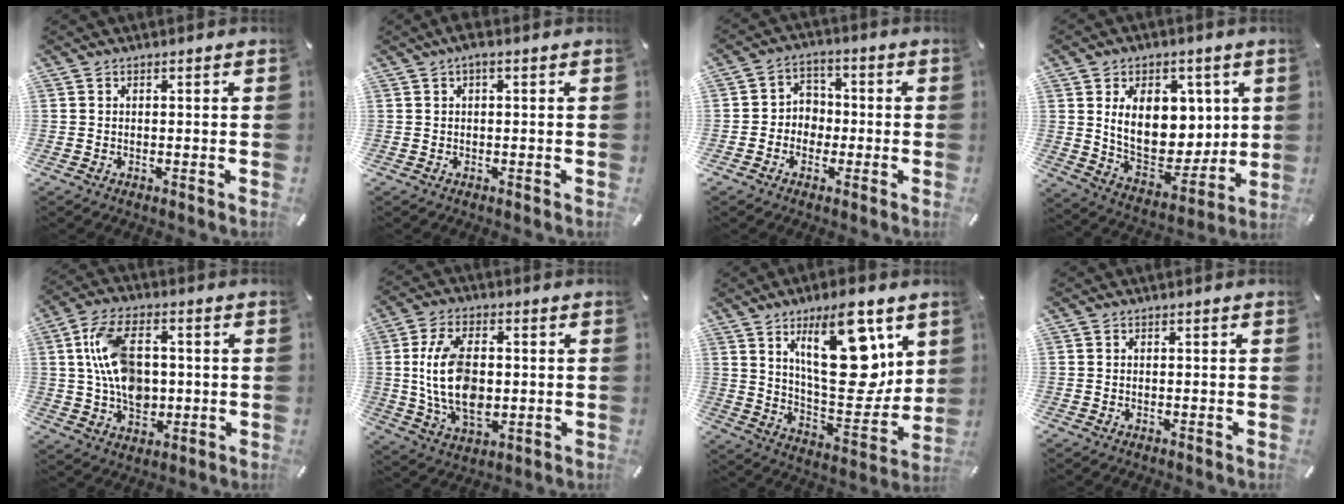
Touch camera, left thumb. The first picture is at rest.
{"total": 2.0, "force": [0.2, 0.4, 2.0], "torque": [-0.036, 0.001, 0.004]}
{"total": 5.3, "force": [-1.9, 4.9, 1.0], "torque": [-0.026, 0.019, -0.035]}
{"total": 15.5, "force": [4.4, 11.0, 9.9], "torque": [-0.151, -0.028, 0.087]}
{"total": 13.3, "force": [1.0, 9.3, 9.4], "torque": [-0.186, 0.014, 0.022]}
{"total": 14.0, "force": [0.5, 8.7, 11.0], "torque": [-0.233, -0.005, 0.006]}
{"total": 22.4, "force": [10.6, 9.6, 17.3], "torque": [-0.252, -0.067, 0.165]}
{"total": 0.0}